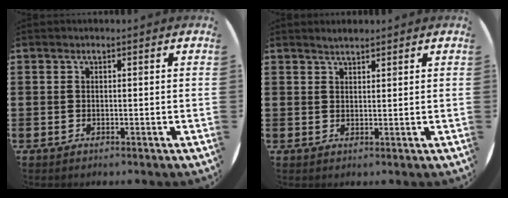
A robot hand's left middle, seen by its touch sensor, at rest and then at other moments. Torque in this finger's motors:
{"motor_torque": [0.18, -0.14, -0.05, 0.00]}